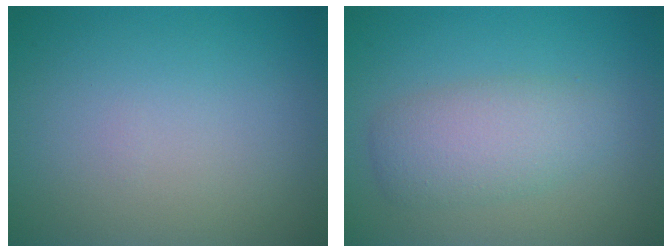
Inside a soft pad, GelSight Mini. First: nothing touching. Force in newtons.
{"total": 3.8, "press": 3.8, "slide": 0.2}